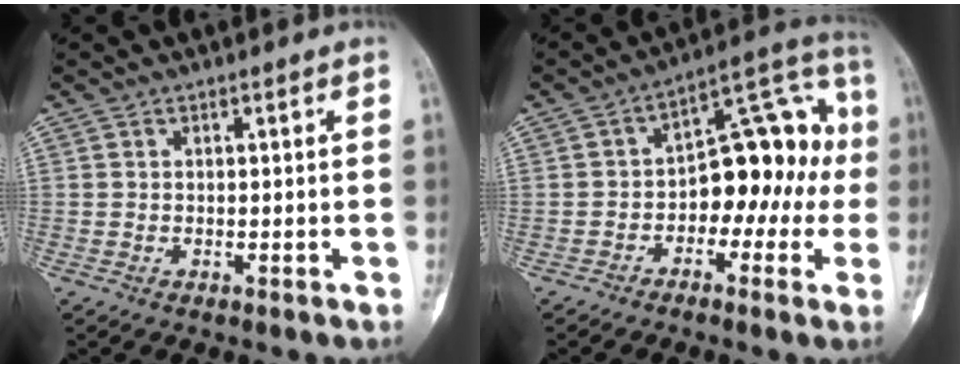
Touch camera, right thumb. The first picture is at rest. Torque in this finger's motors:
{"motor_torque": [1.52, 1.78, 0.73, -0.61, 0.07]}